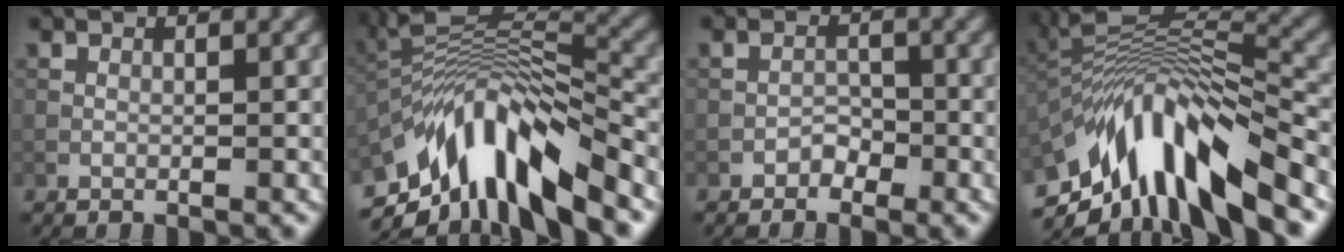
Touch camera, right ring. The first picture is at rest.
{"total": 11.5, "force": [-6.3, 3.9, 8.8], "torque": [-0.152, 0.020, -0.116]}
{"total": 1.3, "force": [-0.9, 0.9, 0.2], "torque": [0.003, 0.008, -0.015]}
{"total": 12.7, "force": [-6.1, 4.4, 10.3], "torque": [-0.186, 0.026, -0.103]}